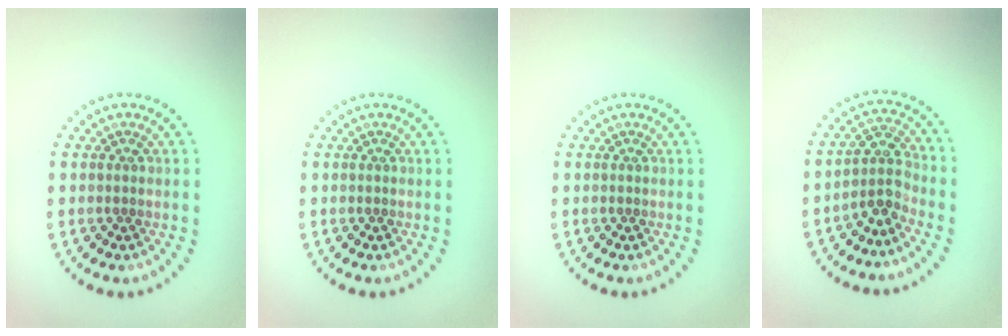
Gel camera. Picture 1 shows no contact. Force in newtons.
{"total": 0.0}
{"total": 0.0}
{"total": 2.7, "press": 2.0, "slide": 1.8}